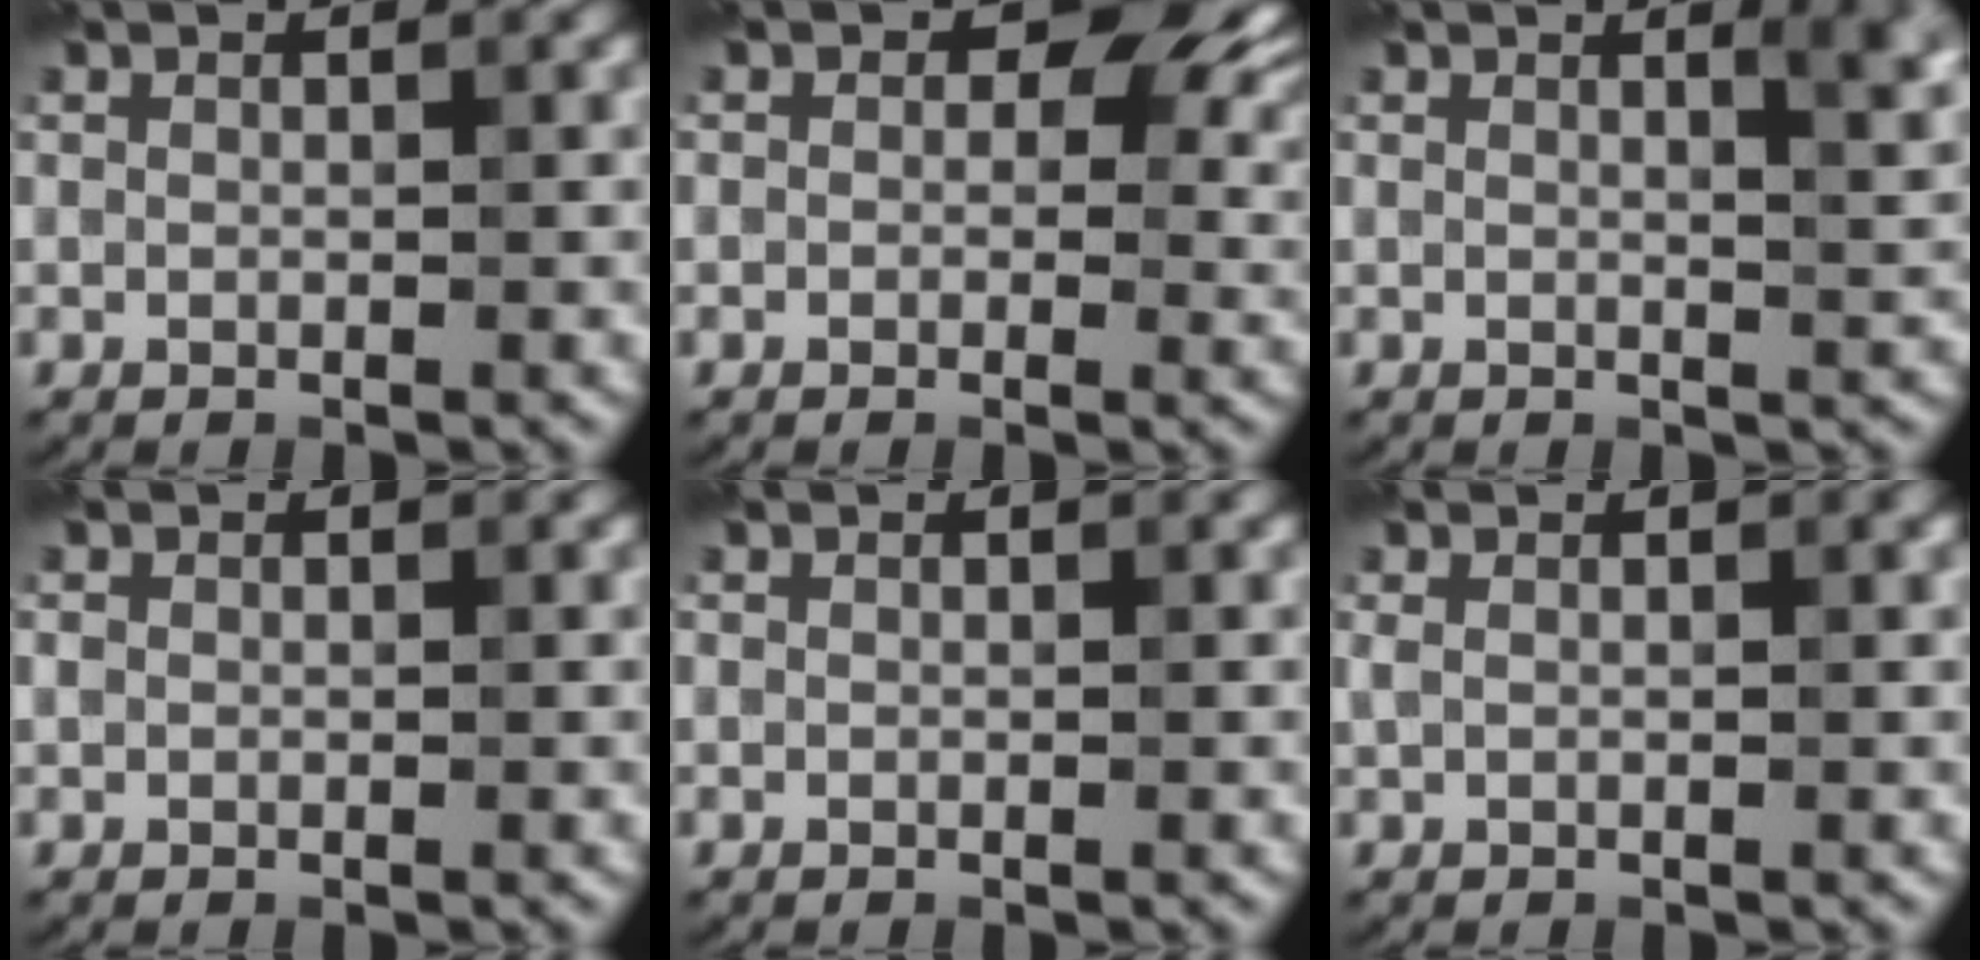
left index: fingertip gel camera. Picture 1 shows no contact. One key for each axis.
{"total": 6.3, "fx": 1.3, "fy": 4.4, "fz": 4.4, "tx": -0.025, "ty": 0.010, "tz": 0.005}
{"total": 3.6, "fx": 1.3, "fy": 1.1, "fz": 3.2, "tx": -0.028, "ty": 0.003, "tz": 0.013}
{"total": 0.5, "fx": 0.0, "fy": 0.5, "fz": 0.1, "tx": 0.001, "ty": -0.003, "tz": -0.003}
{"total": 0.0}
{"total": 1.3, "fx": 0.5, "fy": 0.5, "fz": 1.1, "tx": -0.023, "ty": 0.004, "tz": 0.004}